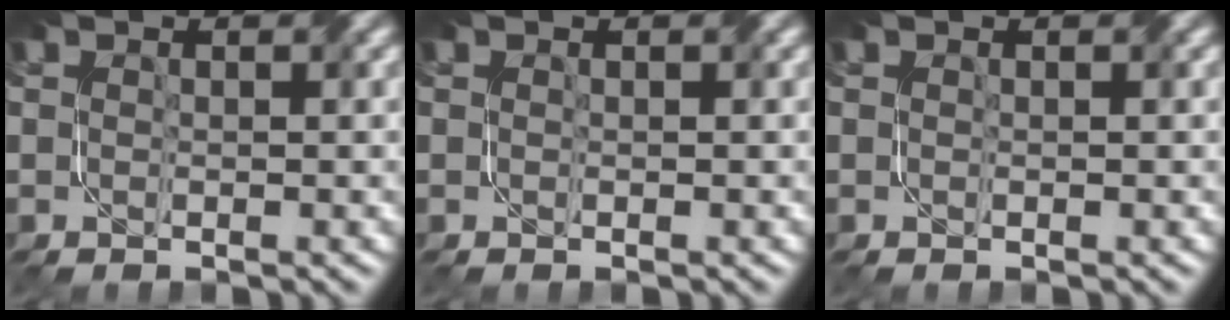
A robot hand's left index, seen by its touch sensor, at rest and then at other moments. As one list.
[{"total": 0.0}, {"total": 0.0}]